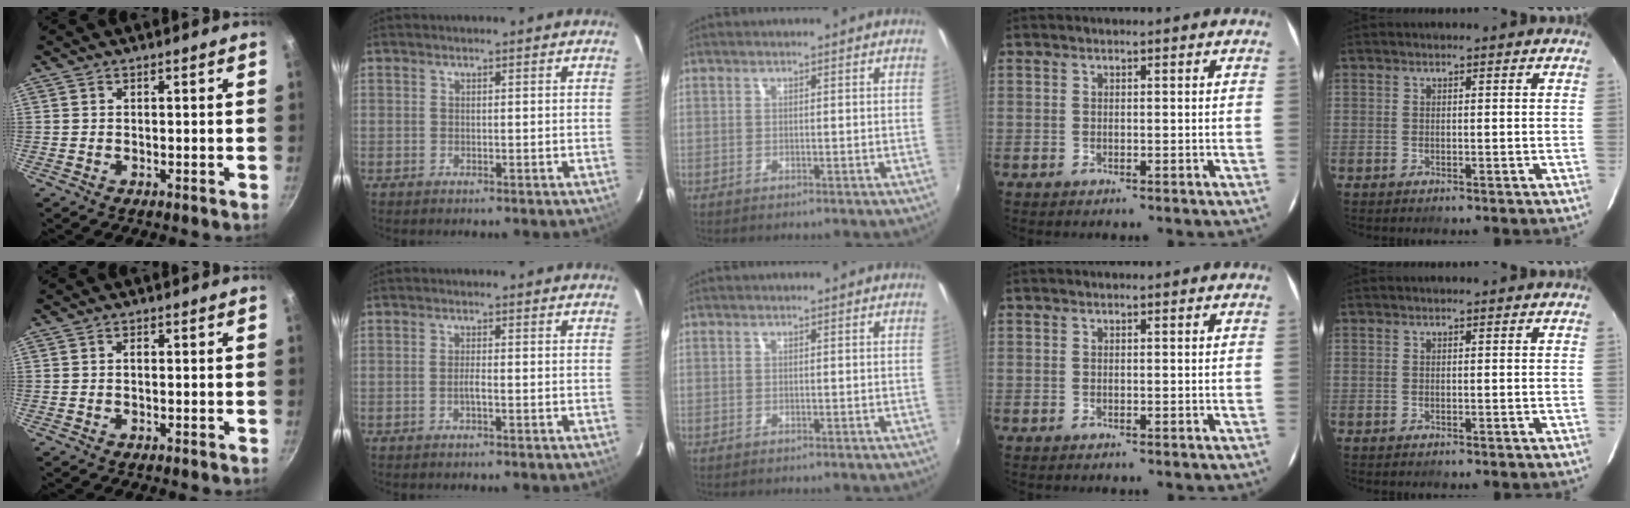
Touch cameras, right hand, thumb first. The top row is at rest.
{"thumb": {"total": 0.9, "force": [0.0, 0.6, 0.7], "torque": [-0.012, 0.005, -0.002]}, "index": {"total": 1.4, "force": [-0.7, 0.0, 1.2], "torque": [-0.024, -0.001, -0.013]}}